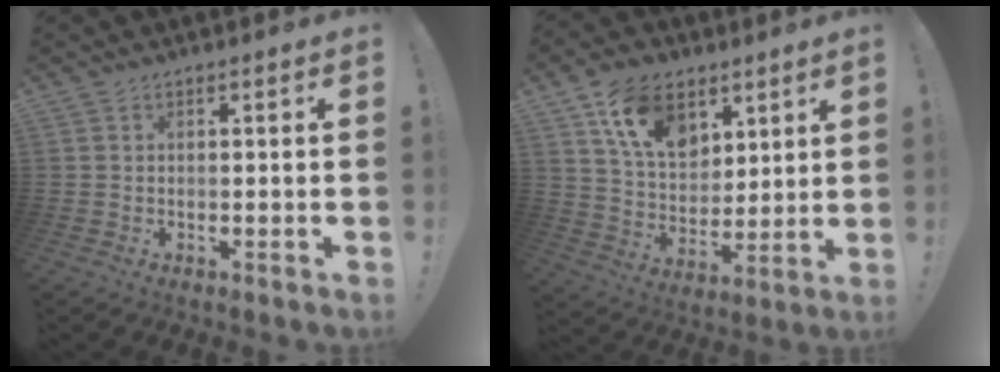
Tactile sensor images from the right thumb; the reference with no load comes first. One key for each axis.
{"total": 15.9, "fx": 8.7, "fy": 10.5, "fz": 8.1, "tx": -0.131, "ty": -0.037, "tz": 0.165}